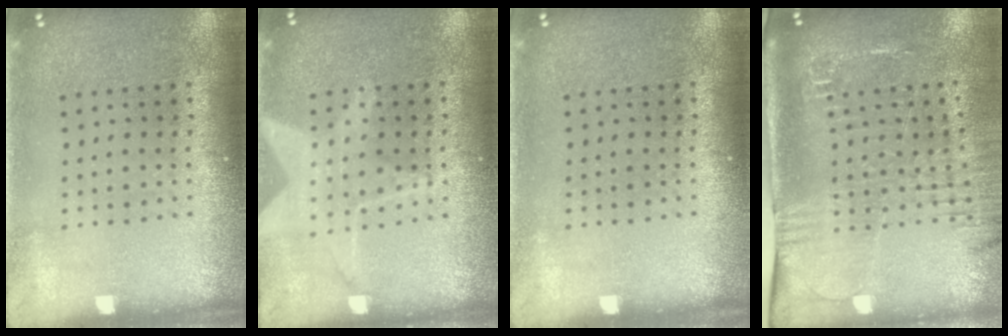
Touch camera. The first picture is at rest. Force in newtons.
{"total": 1.3, "press": 1.3, "slide": 0.5}
{"total": 0.0}
{"total": 2.6, "press": 2.0, "slide": 1.6}